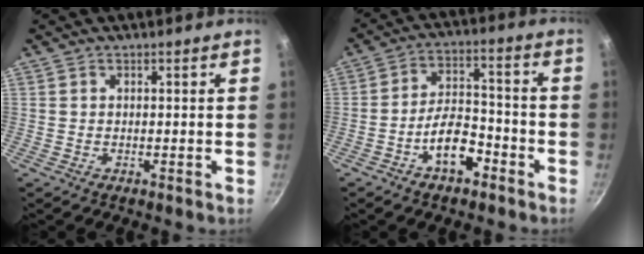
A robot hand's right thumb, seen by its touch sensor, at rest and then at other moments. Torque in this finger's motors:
{"motor_torque": [-0.07, 0.31, -0.02, -0.05, 0.06]}